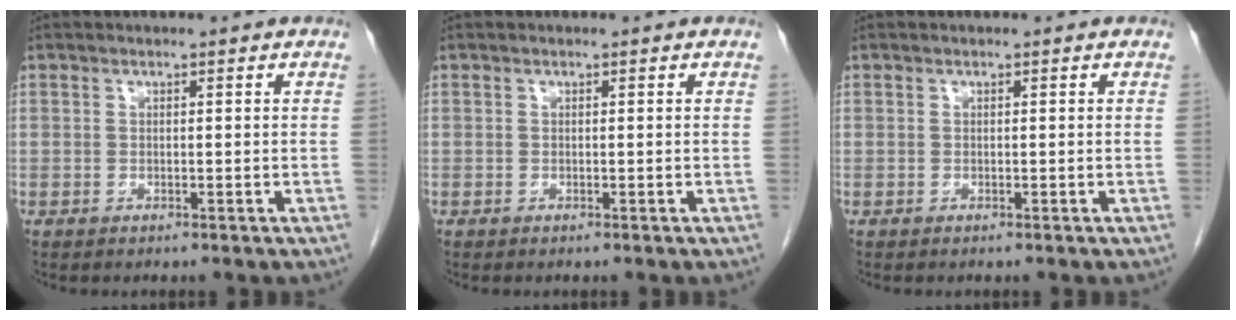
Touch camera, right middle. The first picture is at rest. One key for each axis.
{"total": 0.0}
{"total": 0.0}